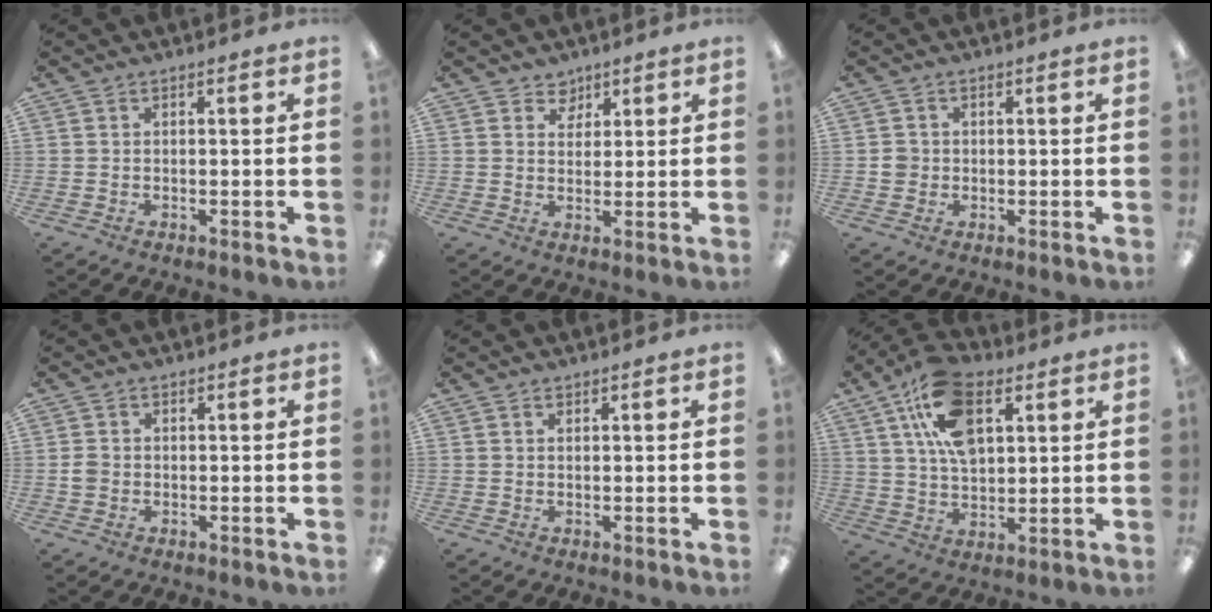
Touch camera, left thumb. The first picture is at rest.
{"total": 4.1, "force": [2.9, 2.9, 0.1], "torque": [0.007, -0.015, 0.049]}
{"total": 2.5, "force": [0.0, 2.4, 0.7], "torque": [-0.004, 0.002, -0.004]}
{"total": 2.1, "force": [-0.3, 1.8, 1.0], "torque": [-0.016, 0.005, -0.006]}
{"total": 0.7, "force": [0.5, 0.4, 0.2], "torque": [-0.005, 0.002, 0.009]}
{"total": 16.0, "force": [7.3, 9.1, 10.9], "torque": [-0.201, -0.001, 0.133]}